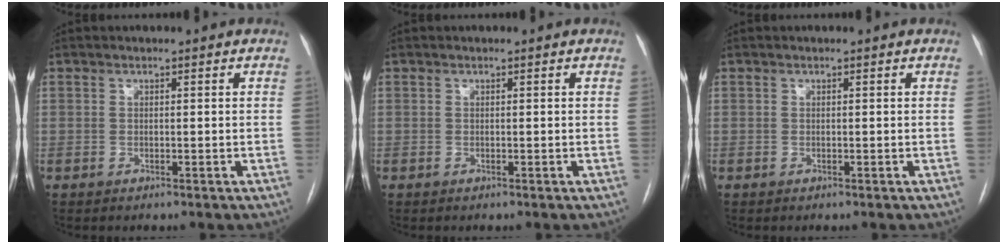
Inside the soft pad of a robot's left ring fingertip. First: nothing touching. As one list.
[{"total": 0.0}, {"total": 0.0}]